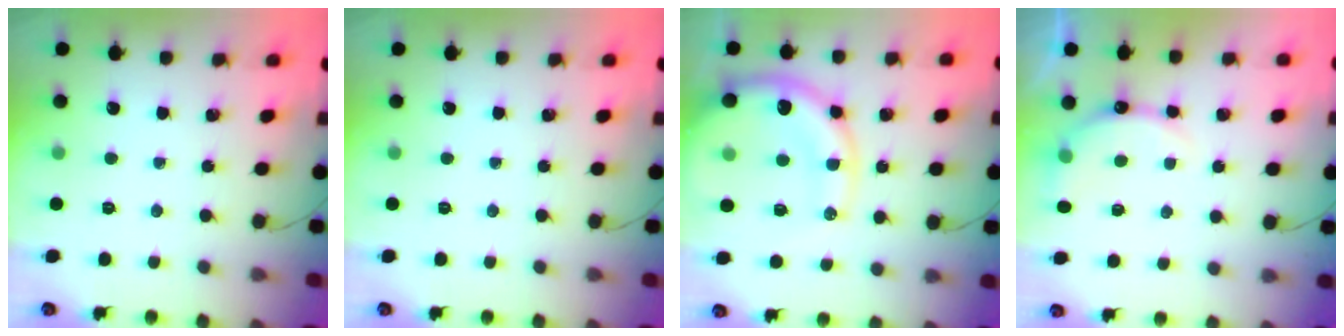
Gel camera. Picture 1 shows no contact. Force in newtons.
{"total": 0.0}
{"total": 18.5, "press": 18.0, "slide": 4.6}
{"total": 7.8, "press": 7.8, "slide": 0.2}